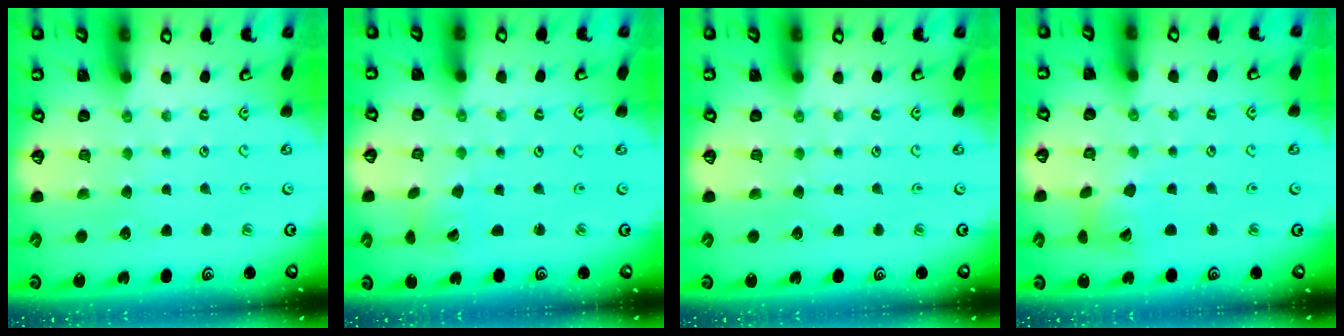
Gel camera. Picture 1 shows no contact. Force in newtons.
{"total": 0.9, "press": 0.9, "slide": 0.1}
{"total": 0.0}
{"total": 7.2, "press": 7.1, "slide": 1.0}